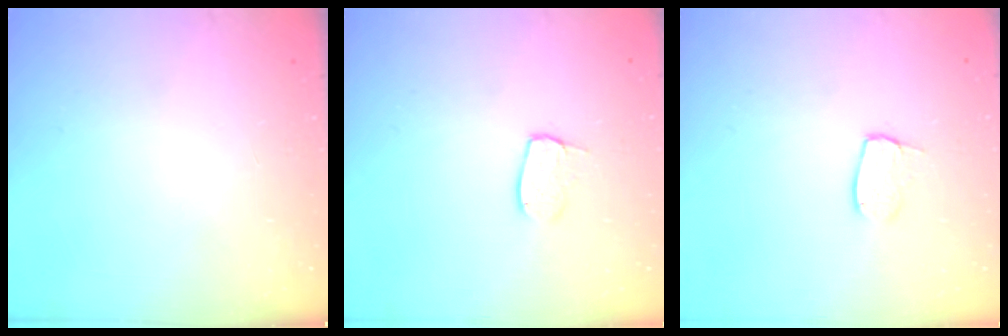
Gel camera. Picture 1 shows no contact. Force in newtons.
{"total": 4.3, "press": 4.3, "slide": 0.2}
{"total": 4.3, "press": 4.3, "slide": 0.2}